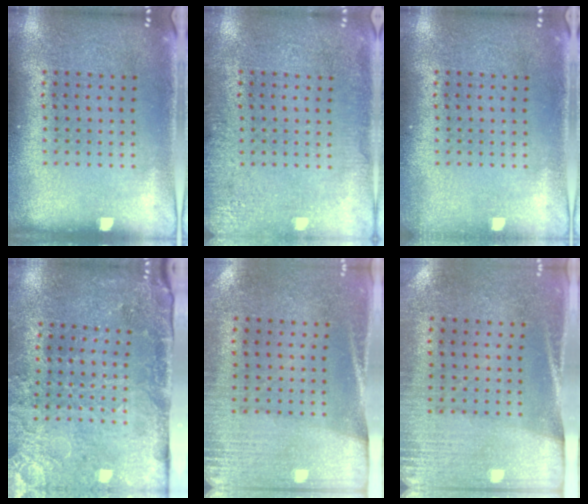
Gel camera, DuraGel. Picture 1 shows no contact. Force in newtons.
{"total": 2.8, "press": 2.8, "slide": 0.3}
{"total": 0.7, "press": 0.7, "slide": 0.1}
{"total": 3.2, "press": 3.2, "slide": 0.5}
{"total": 2.7, "press": 2.4, "slide": 1.3}
{"total": 2.7, "press": 2.4, "slide": 1.3}